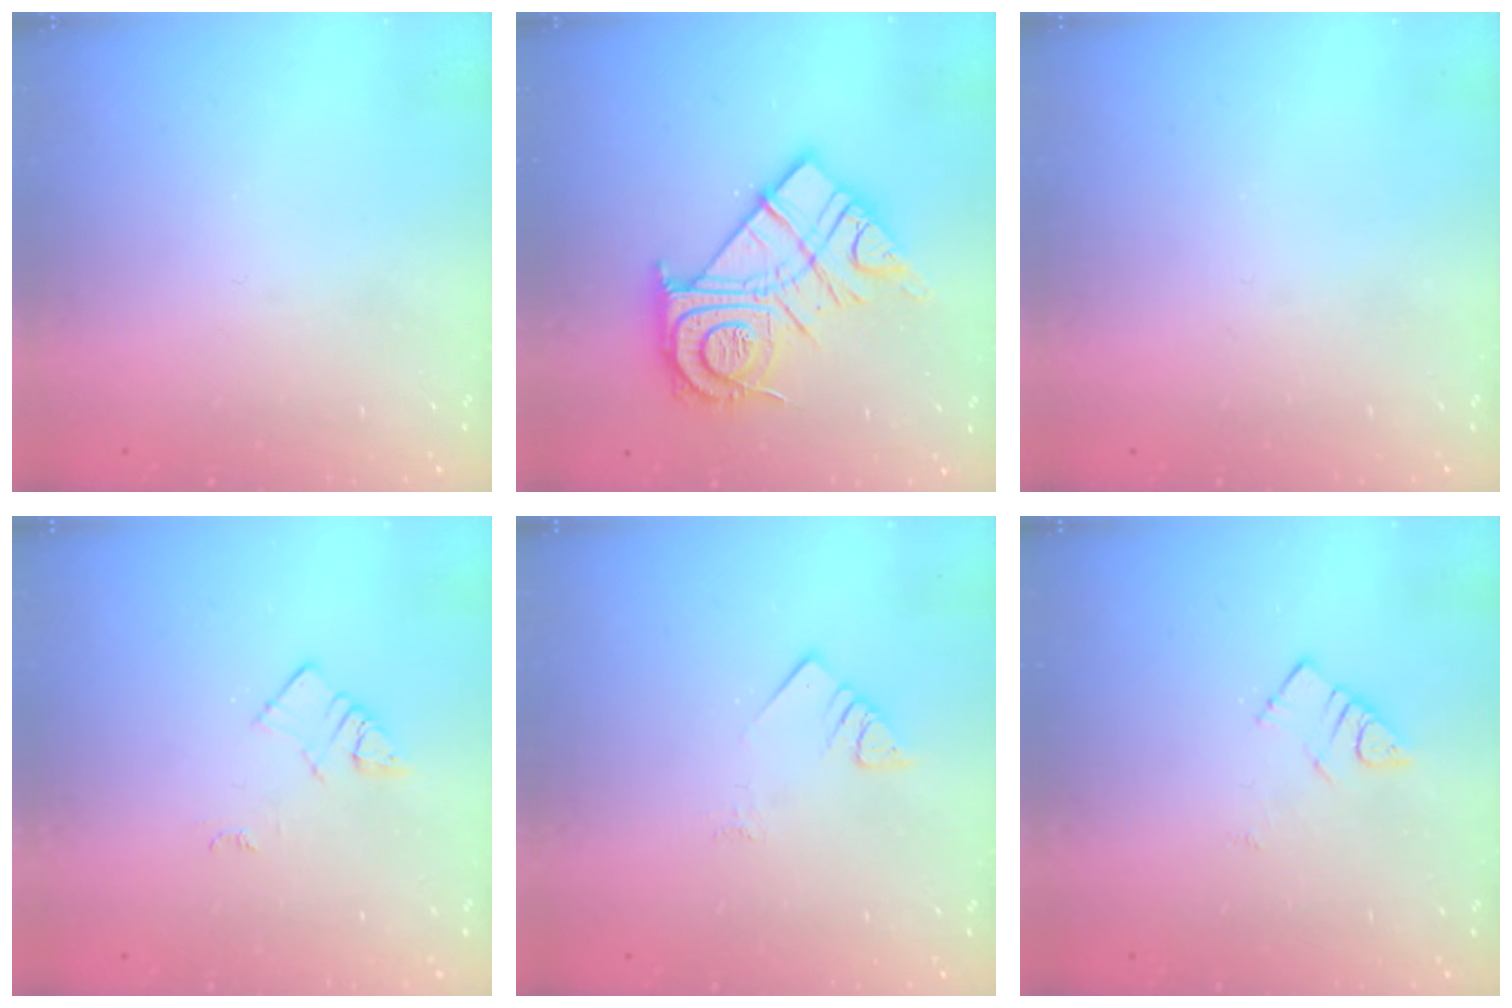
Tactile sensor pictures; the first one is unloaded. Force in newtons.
{"total": 20.9, "press": 20.8, "slide": 1.9}
{"total": 0.0}
{"total": 3.0, "press": 3.0, "slide": 0.4}
{"total": 3.6, "press": 3.6, "slide": 0.5}
{"total": 4.3, "press": 4.3, "slide": 0.5}